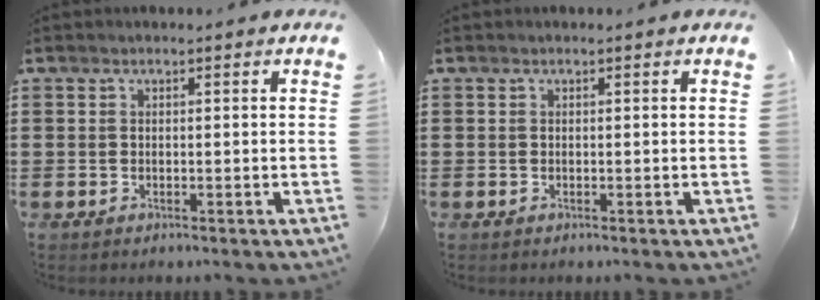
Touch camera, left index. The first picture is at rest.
{"total": 0.0}